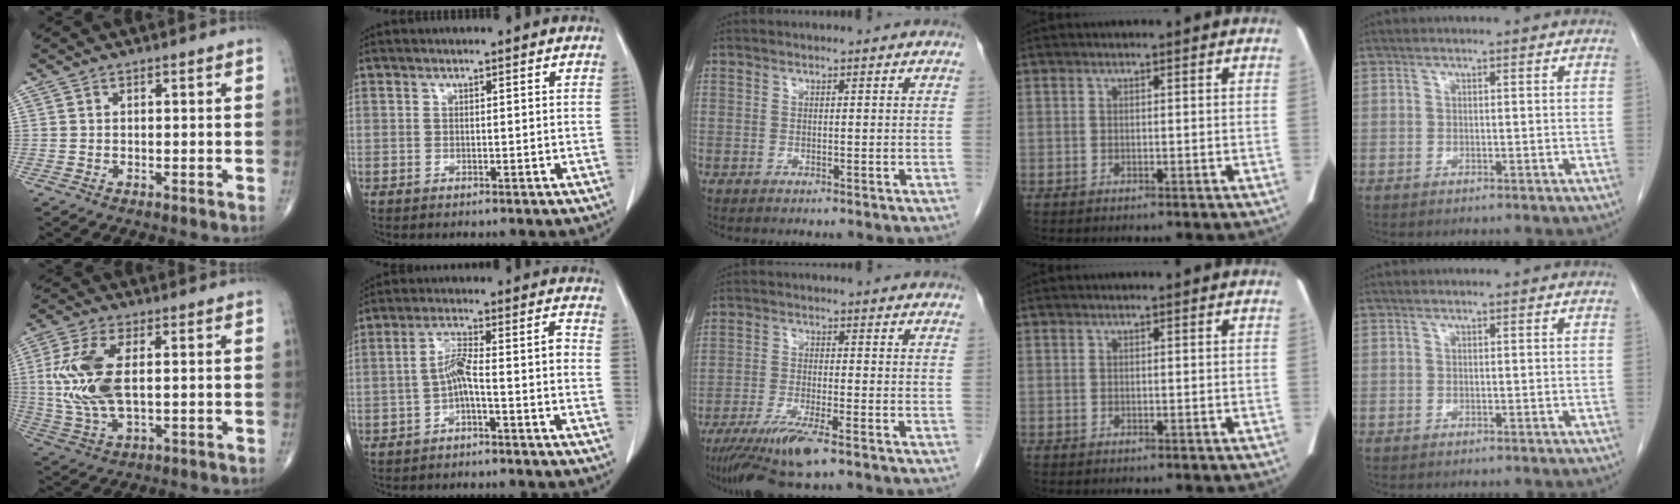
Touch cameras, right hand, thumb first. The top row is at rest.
{"thumb": {"total": 13.0, "force": [1.5, 6.2, 11.4], "torque": [-0.257, -0.002, 0.036]}, "index": {"total": 6.2, "force": [-2.1, 0.9, 5.8], "torque": [-0.108, 0.032, -0.036]}, "middle": {"total": 8.8, "force": [-6.0, 0.5, 6.4], "torque": [-0.115, -0.023, -0.103]}}